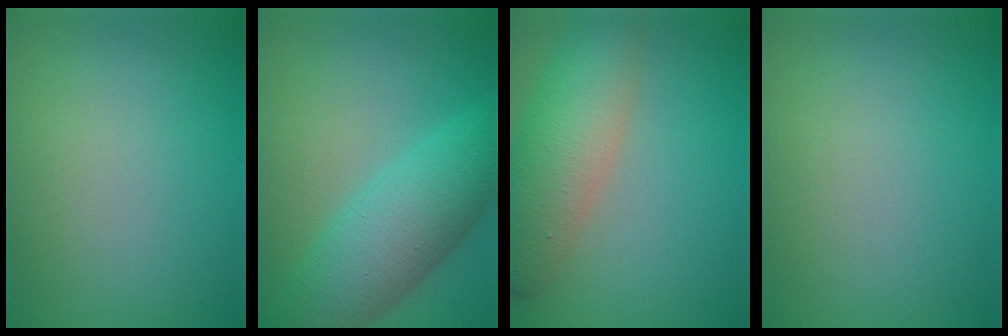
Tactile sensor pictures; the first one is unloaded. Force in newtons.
{"total": 8.3, "press": 8.3, "slide": 0.4}
{"total": 7.5, "press": 7.5, "slide": 0.4}
{"total": 0.0}